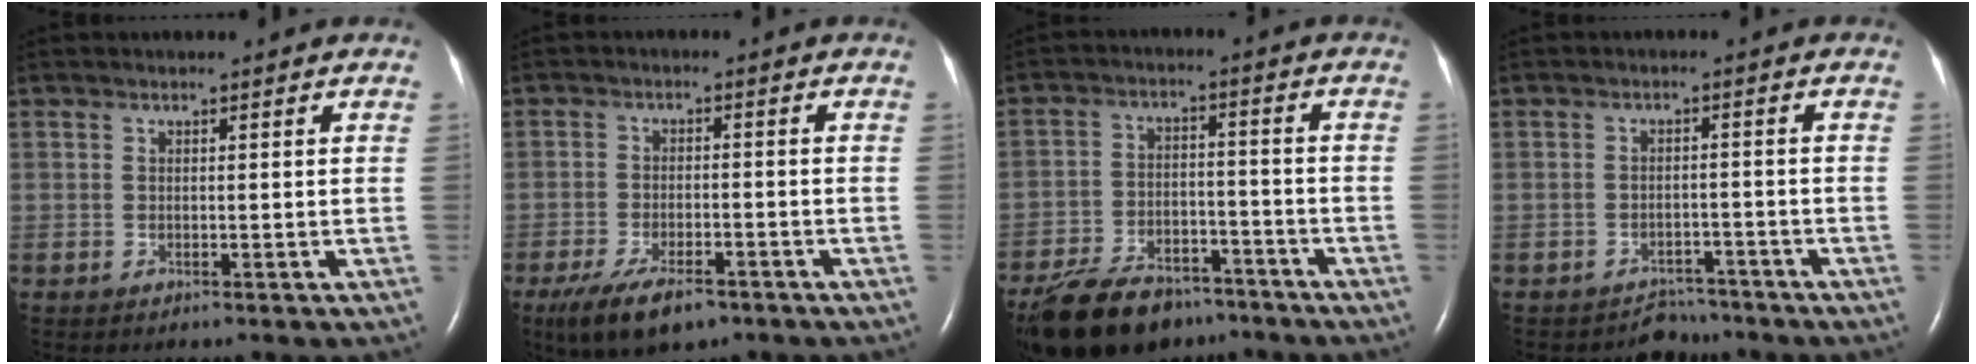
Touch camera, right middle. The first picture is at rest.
{"total": 8.3, "force": [-5.7, 3.0, 5.2], "torque": [-0.100, -0.012, -0.096]}
{"total": 15.1, "force": [-12.0, 6.5, 6.3], "torque": [-0.128, 0.002, -0.191]}
{"total": 3.6, "force": [-3.1, 1.5, -0.9], "torque": [0.009, 0.010, -0.046]}